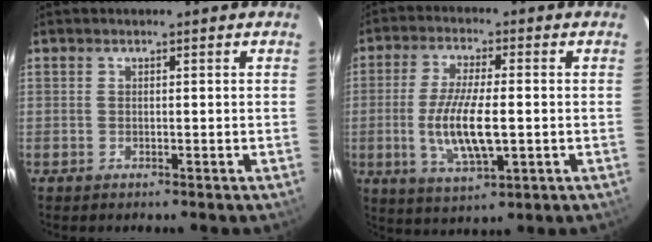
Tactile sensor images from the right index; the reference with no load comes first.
{"total": 11.5, "force": [-1.7, 3.4, 10.9], "torque": [-0.215, -0.012, -0.027]}